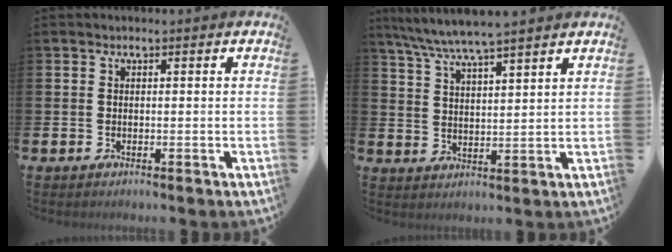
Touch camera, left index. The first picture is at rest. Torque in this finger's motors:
{"motor_torque": [0.43, -0.44, 0.82, 0.20]}